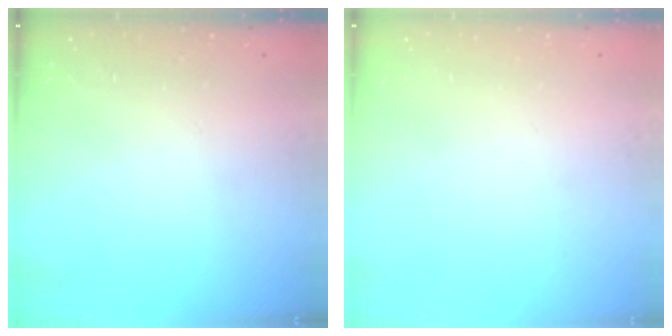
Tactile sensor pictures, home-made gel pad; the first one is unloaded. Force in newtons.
{"total": 0.0}